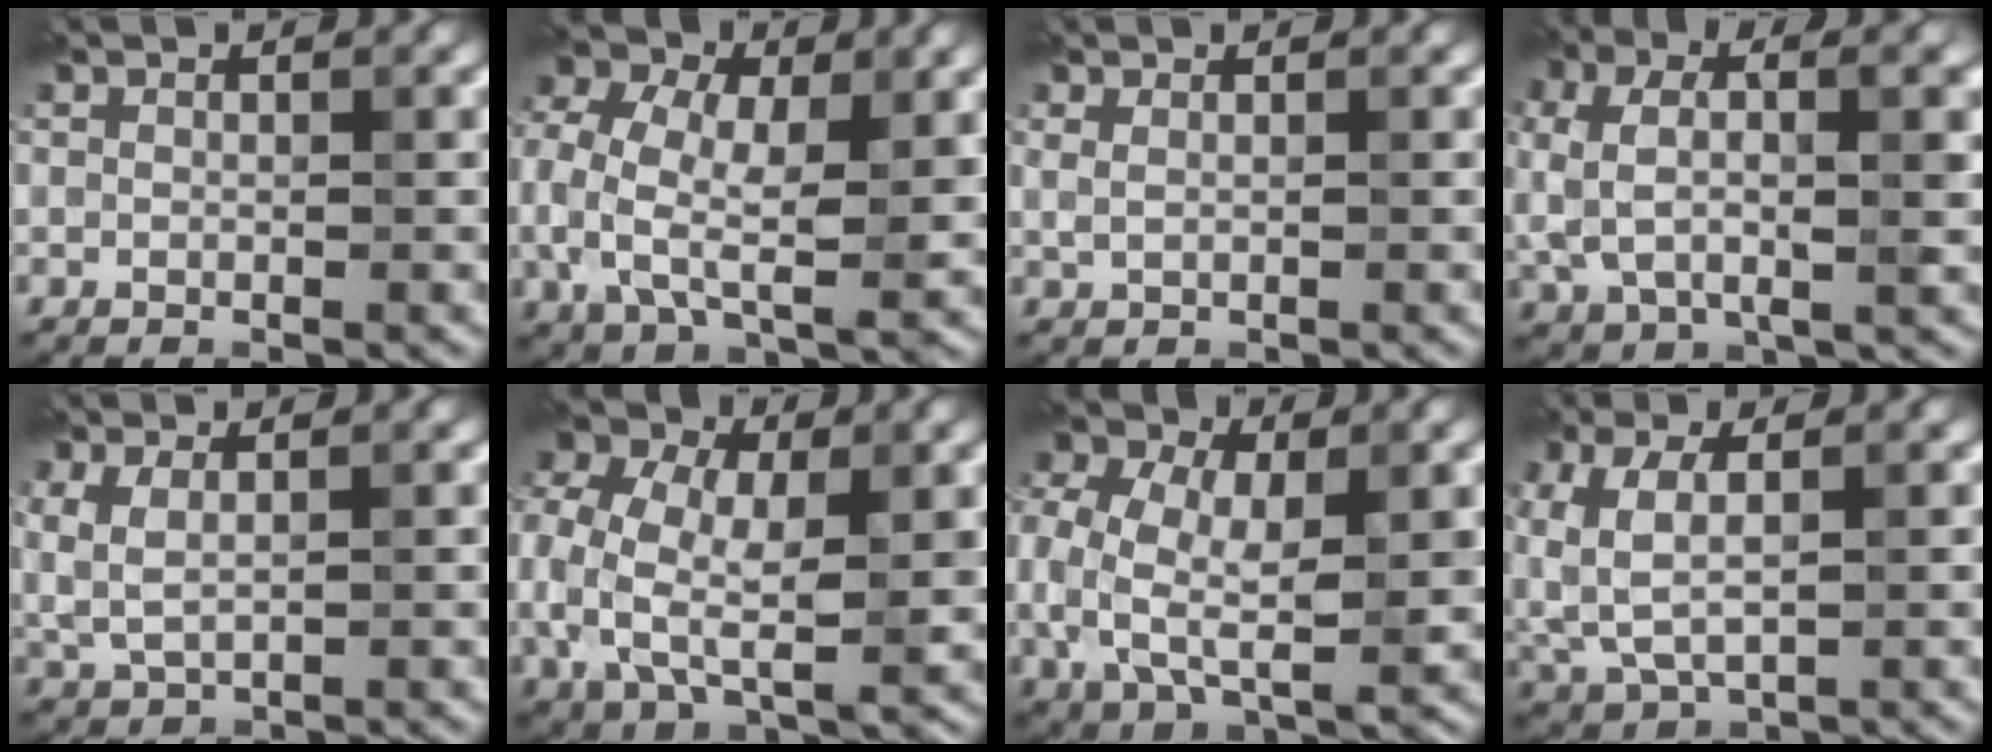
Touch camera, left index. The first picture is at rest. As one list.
[{"total": 9.6, "force": [0.6, 6.1, 7.3], "torque": [-0.180, 0.008, 0.005]}, {"total": 0.7, "force": [0.5, 0.2, 0.4], "torque": [-0.012, 0.004, 0.009]}, {"total": 6.7, "force": [0.7, 3.2, 5.9], "torque": [-0.124, 0.005, 0.008]}, {"total": 2.4, "force": [0.8, 1.1, 2.0], "torque": [-0.056, 0.003, 0.021]}, {"total": 10.3, "force": [0.0, 6.8, 7.8], "torque": [-0.189, 0.006, -0.007]}, {"total": 9.5, "force": [0.0, 6.2, 7.2], "torque": [-0.173, 0.005, -0.002]}, {"total": 4.6, "force": [0.6, 2.6, 3.7], "torque": [-0.101, 0.007, 0.015]}]